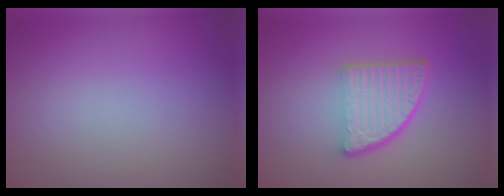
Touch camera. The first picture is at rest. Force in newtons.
{"total": 5.5, "press": 3.8, "slide": 3.9}